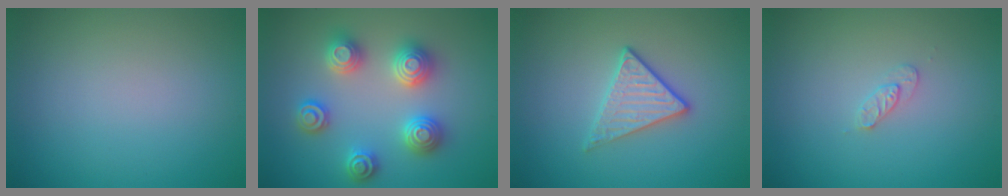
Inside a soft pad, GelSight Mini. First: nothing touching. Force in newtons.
{"total": 4.8, "press": 4.8, "slide": 0.6}
{"total": 2.8, "press": 2.5, "slide": 1.2}
{"total": 1.1, "press": 1.1, "slide": 0.2}